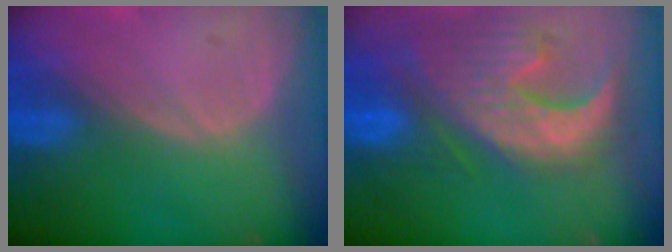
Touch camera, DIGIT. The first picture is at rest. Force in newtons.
{"total": 13.2, "press": 11.3, "slide": 6.8}